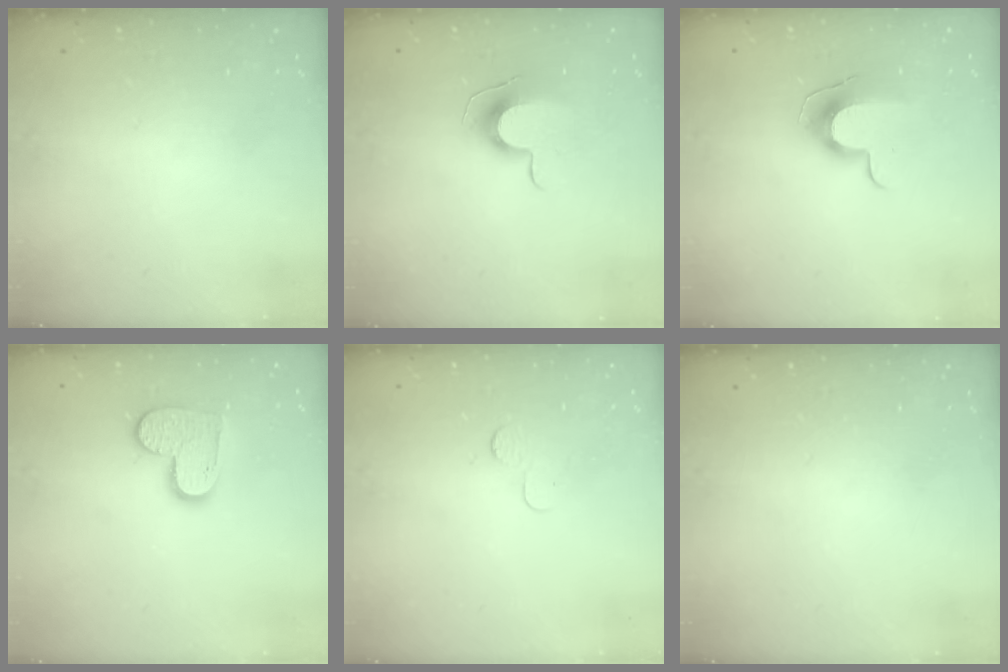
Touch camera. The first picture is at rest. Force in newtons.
{"total": 9.2, "press": 9.2, "slide": 0.5}
{"total": 9.5, "press": 9.5, "slide": 0.4}
{"total": 10.1, "press": 10.0, "slide": 0.6}
{"total": 2.3, "press": 2.3, "slide": 0.2}
{"total": 0.0}